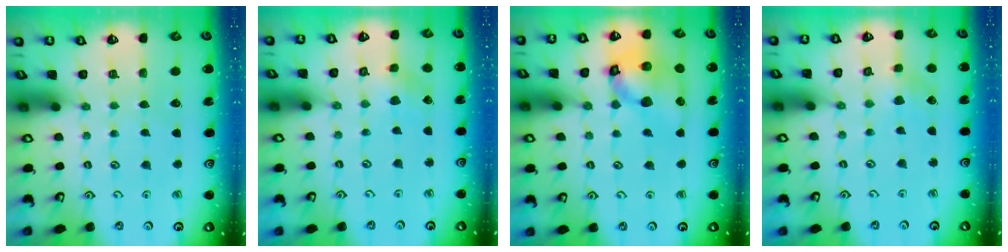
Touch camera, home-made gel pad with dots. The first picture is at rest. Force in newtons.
{"total": 2.7, "press": 2.6, "slide": 0.3}
{"total": 16.5, "press": 16.4, "slide": 2.2}
{"total": 2.8, "press": 2.8, "slide": 0.5}